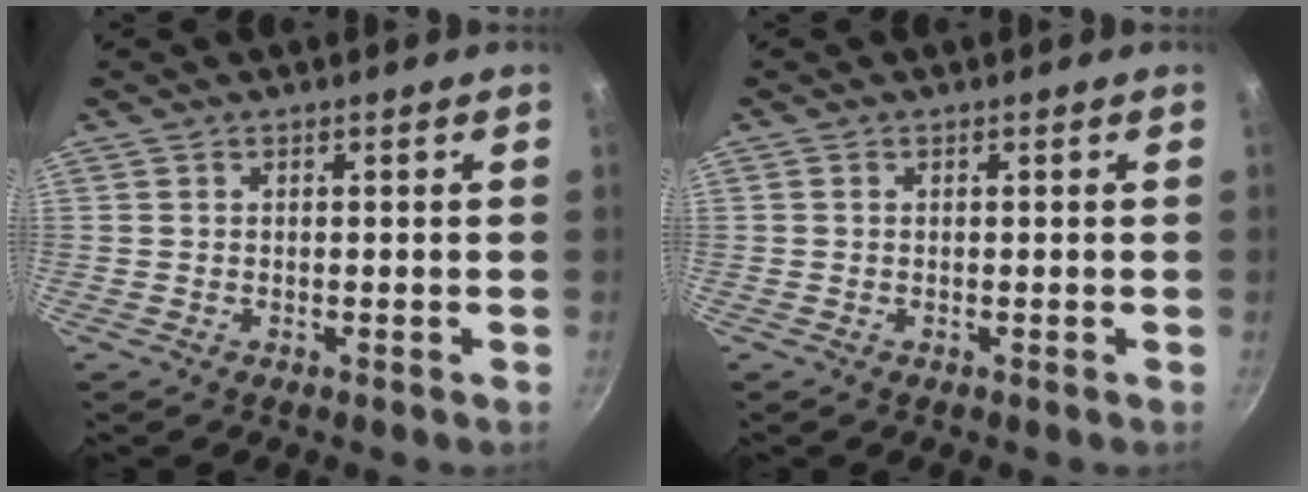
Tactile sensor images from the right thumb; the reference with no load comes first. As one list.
[{"total": 0.0}]